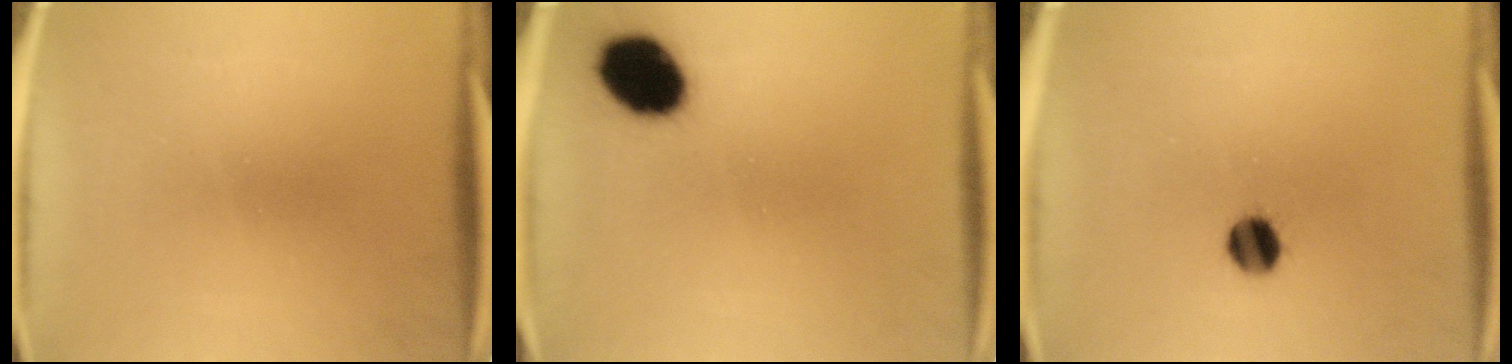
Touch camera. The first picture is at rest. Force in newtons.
{"total": 11.5}
{"total": 5.3}